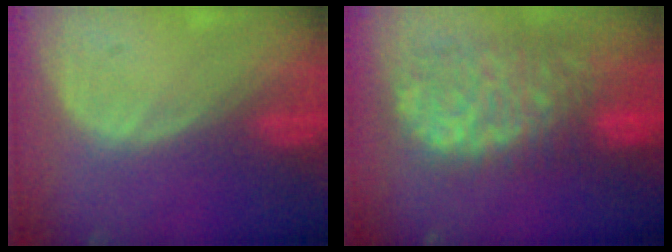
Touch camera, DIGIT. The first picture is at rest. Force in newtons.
{"total": 12.5, "press": 10.2, "slide": 7.1}